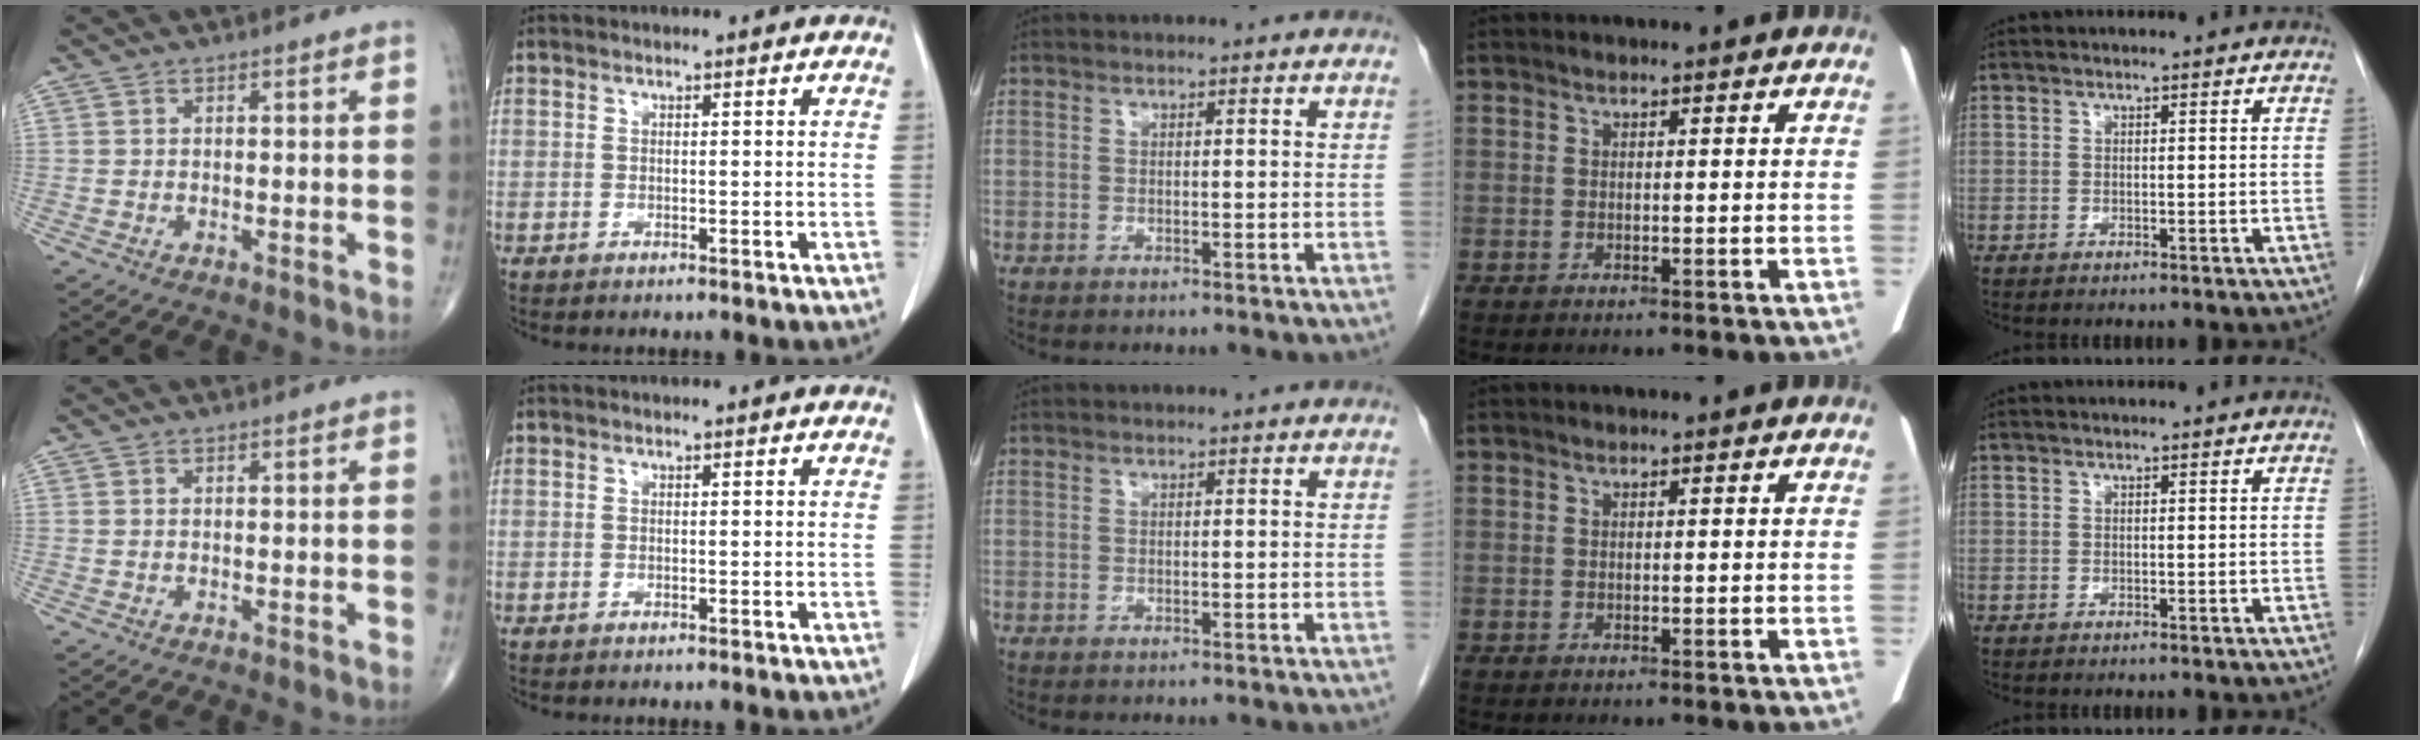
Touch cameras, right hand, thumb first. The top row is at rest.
{}